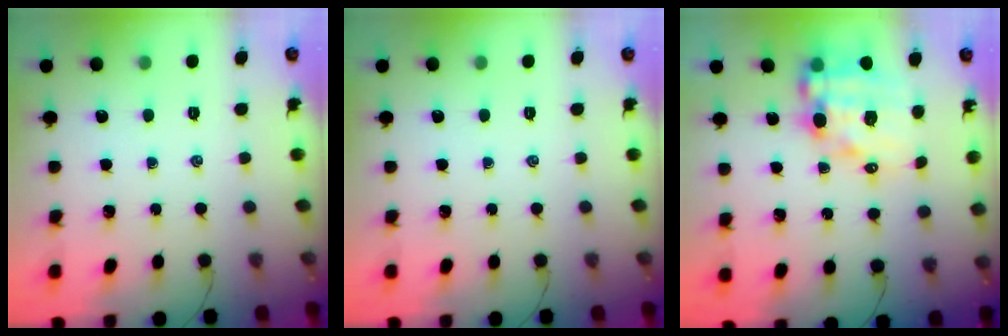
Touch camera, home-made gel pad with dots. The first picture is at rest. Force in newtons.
{"total": 0.0}
{"total": 13.3, "press": 12.7, "slide": 3.7}